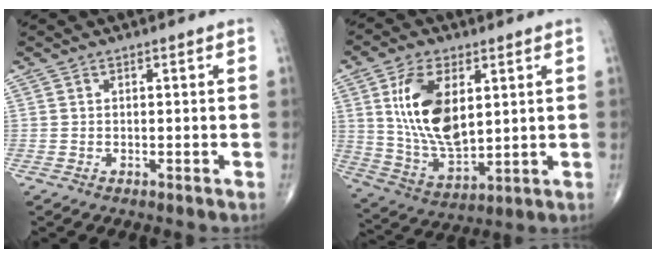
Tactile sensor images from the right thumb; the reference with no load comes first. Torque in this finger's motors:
{"motor_torque": [0.66, 3.35, 1.43, 0.47, 0.51]}